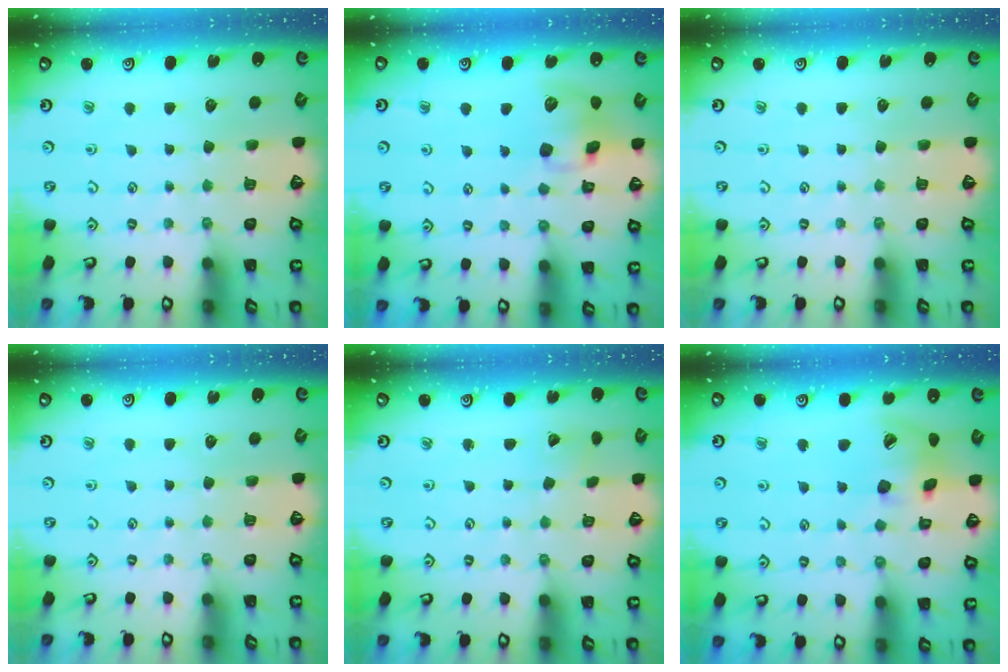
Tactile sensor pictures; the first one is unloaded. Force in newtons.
{"total": 10.2, "press": 10.0, "slide": 1.9}
{"total": 0.0}
{"total": 0.0}
{"total": 2.3, "press": 2.3, "slide": 0.1}
{"total": 12.8, "press": 12.7, "slide": 1.8}